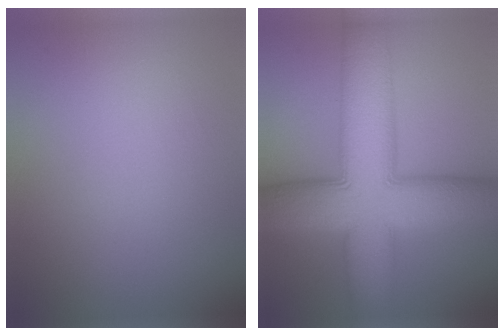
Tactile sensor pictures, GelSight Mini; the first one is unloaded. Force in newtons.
{"total": 13.0, "press": 12.9, "slide": 0.4}